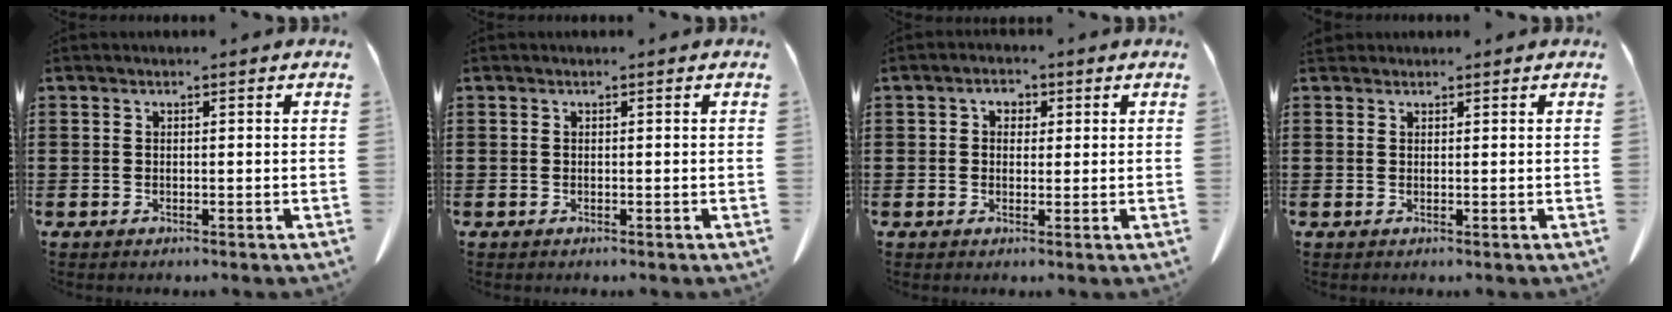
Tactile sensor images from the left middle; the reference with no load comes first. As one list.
[{"total": 0.0}, {"total": 2.0, "force": [0.5, 1.6, 1.1], "torque": [-0.028, 0.008, 0.008]}, {"total": 1.0, "force": [0.9, 0.3, 0.2], "torque": [-0.006, 0.001, 0.019]}]